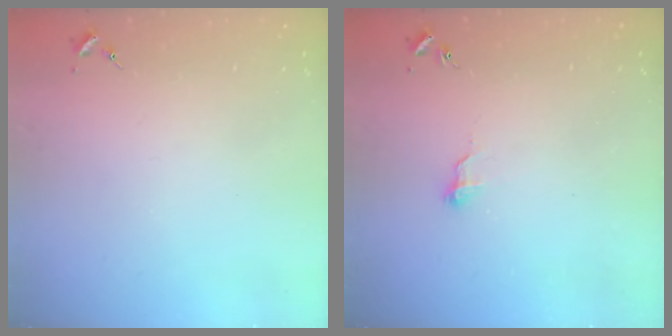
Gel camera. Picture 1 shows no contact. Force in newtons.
{"total": 6.4, "press": 6.4, "slide": 0.6}